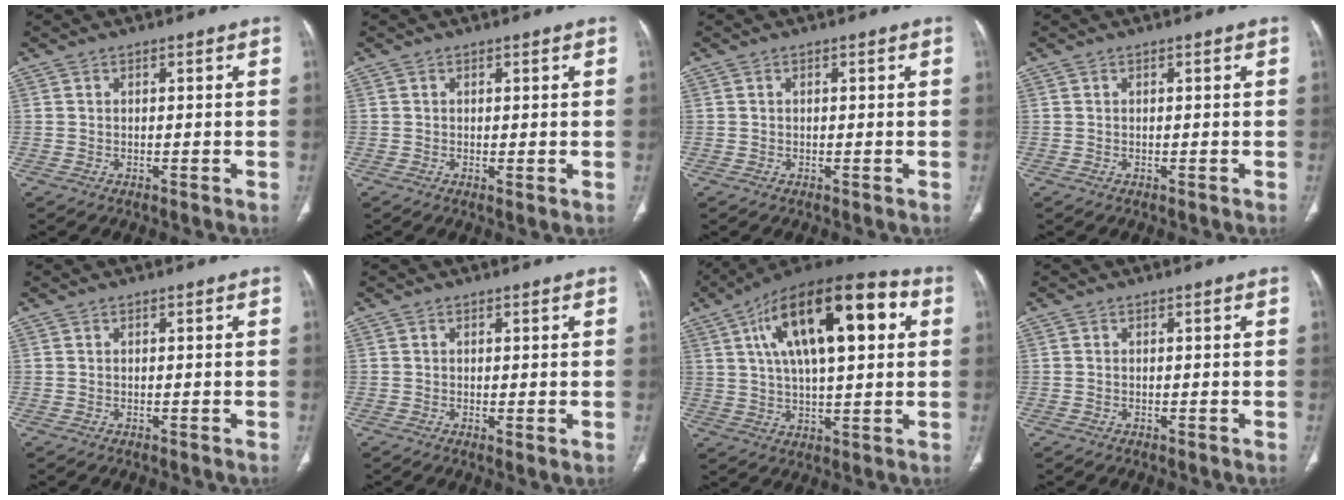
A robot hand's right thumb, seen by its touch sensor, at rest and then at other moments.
{"total": 0.8, "force": [0.0, 0.2, 0.8], "torque": [-0.018, -0.005, 0.000]}
{"total": 0.0}
{"total": 0.0}
{"total": 0.0}
{"total": 1.2, "force": [-0.1, 0.3, 1.2], "torque": [-0.025, -0.008, -0.001]}
{"total": 23.8, "force": [7.3, 9.5, 20.5], "torque": [-0.329, 0.016, 0.109]}
{"total": 0.0}